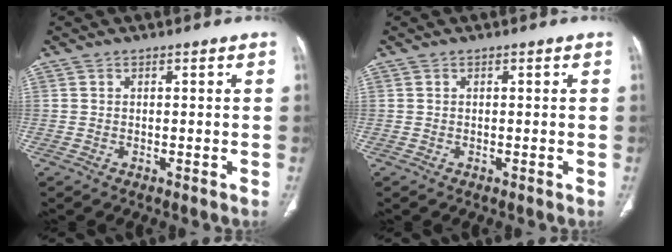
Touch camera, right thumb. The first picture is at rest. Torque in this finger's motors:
{"motor_torque": [-0.68, 0.08, -0.10, 0.09, 0.04]}